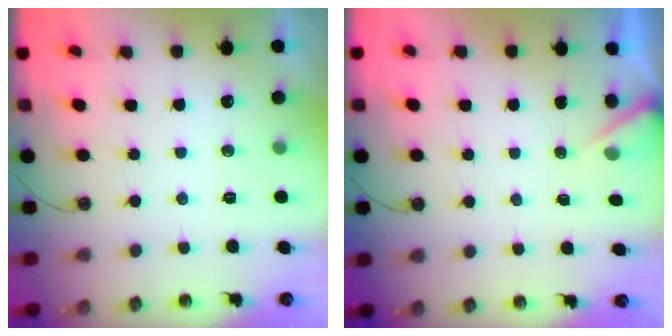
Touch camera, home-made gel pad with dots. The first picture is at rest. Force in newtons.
{"total": 2.9, "press": 2.9, "slide": 0.2}